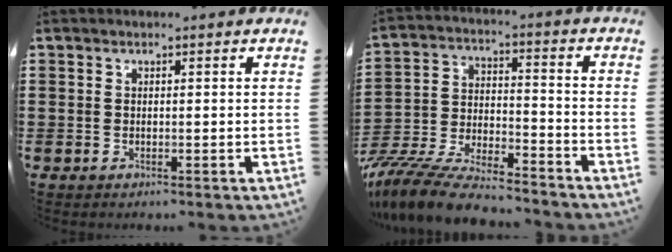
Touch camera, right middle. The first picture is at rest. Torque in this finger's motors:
{"motor_torque": [1.86, -0.27, 1.05, 0.21]}